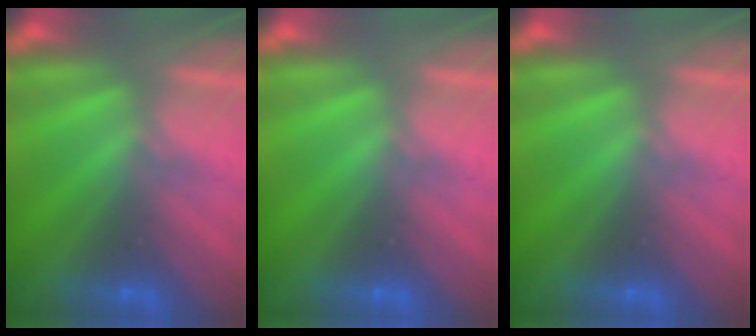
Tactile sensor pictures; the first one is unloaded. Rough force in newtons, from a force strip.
{"total": 0.0}
{"total": 0.0}